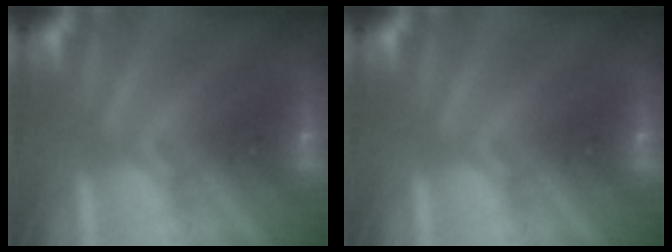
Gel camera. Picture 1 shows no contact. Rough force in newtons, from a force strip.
{"total": 0.0}